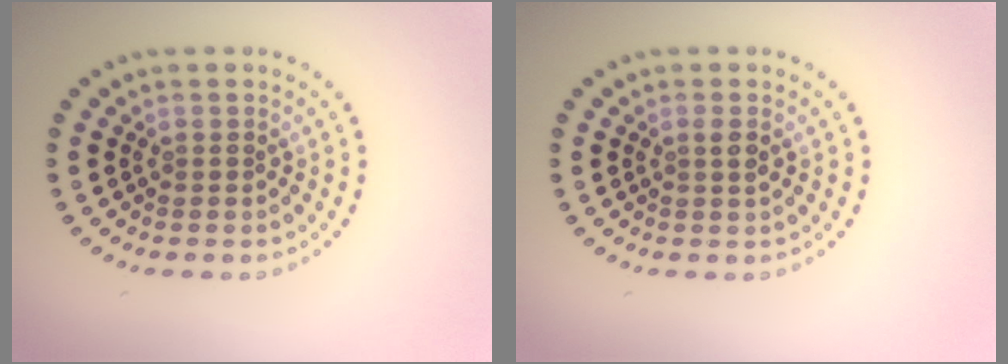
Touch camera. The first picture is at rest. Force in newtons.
{"total": 1.0, "press": 0.8, "slide": 0.5}